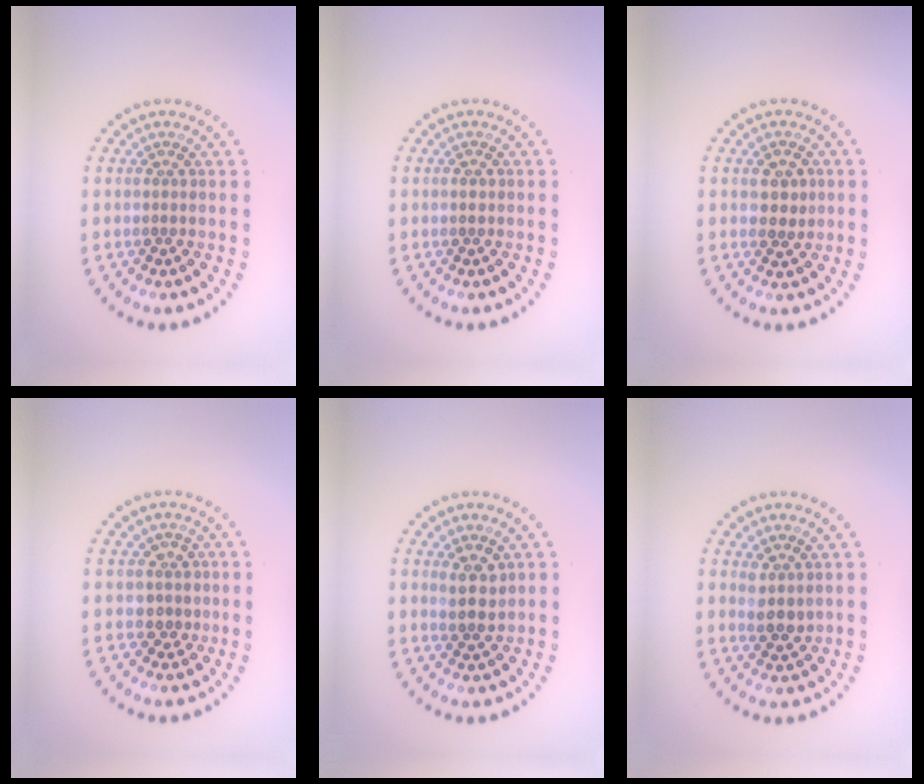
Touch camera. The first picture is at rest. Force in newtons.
{"total": 1.1, "press": 1.1, "slide": 0.0}
{"total": 2.3, "press": 2.2, "slide": 0.3}
{"total": 2.0, "press": 1.6, "slide": 1.1}
{"total": 2.3, "press": 2.1, "slide": 1.0}
{"total": 2.1, "press": 1.9, "slide": 0.9}